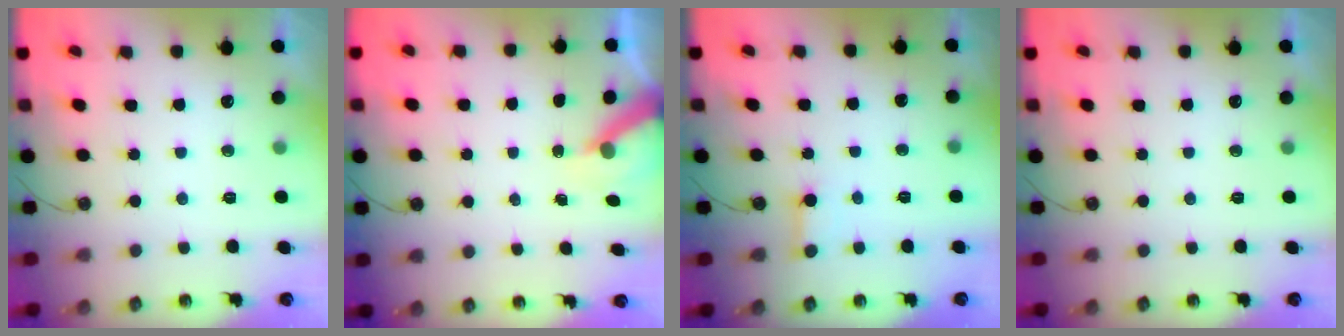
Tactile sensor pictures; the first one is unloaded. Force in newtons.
{"total": 6.8, "press": 6.7, "slide": 0.5}
{"total": 2.6, "press": 2.6, "slide": 0.1}
{"total": 0.0}